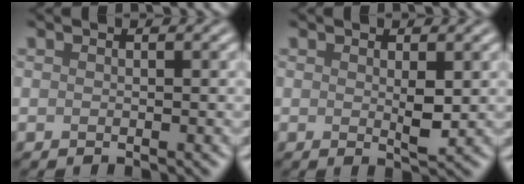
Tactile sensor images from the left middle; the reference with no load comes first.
{"total": 1.5, "force": [0.2, 0.1, 1.5], "torque": [-0.029, -0.005, 0.011]}